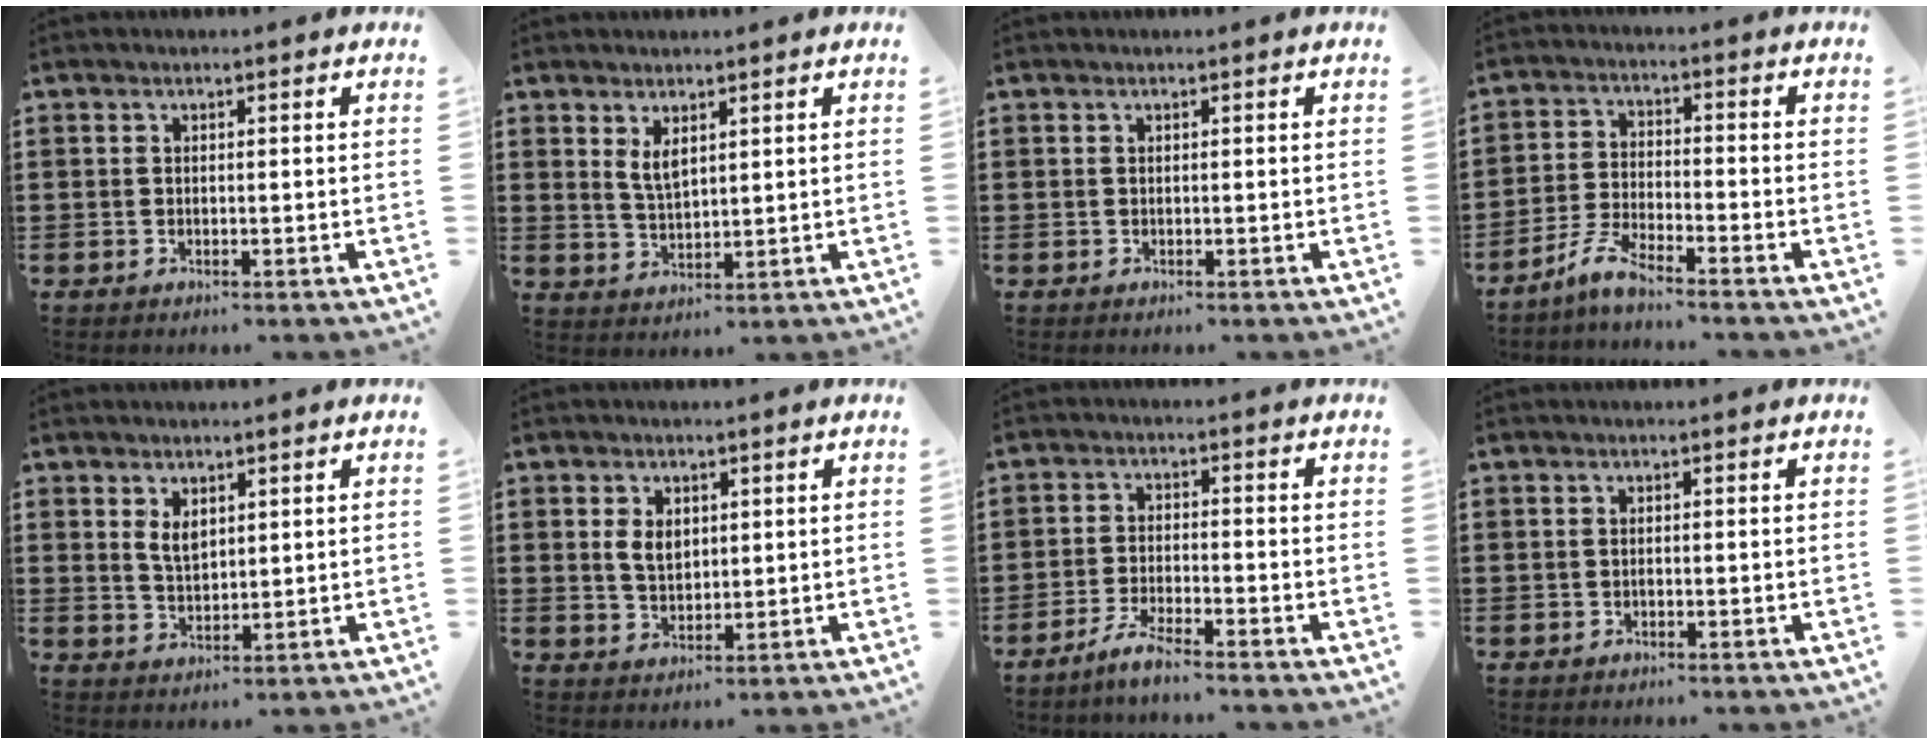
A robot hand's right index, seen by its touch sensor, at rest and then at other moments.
{"total": 3.1, "force": [1.8, 1.3, 2.2], "torque": [-0.047, 0.004, 0.033]}
{"total": 0.0}
{"total": 5.2, "force": [-4.5, 0.2, 2.6], "torque": [-0.073, -0.012, -0.092]}
{"total": 3.2, "force": [1.6, 1.8, 2.1], "torque": [-0.038, 0.002, 0.027]}
{"total": 3.9, "force": [0.9, 2.6, 2.8], "torque": [-0.061, 0.009, 0.016]}
{"total": 3.9, "force": [-3.5, -0.1, 1.7], "torque": [-0.044, -0.003, -0.071]}
{"total": 0.0}